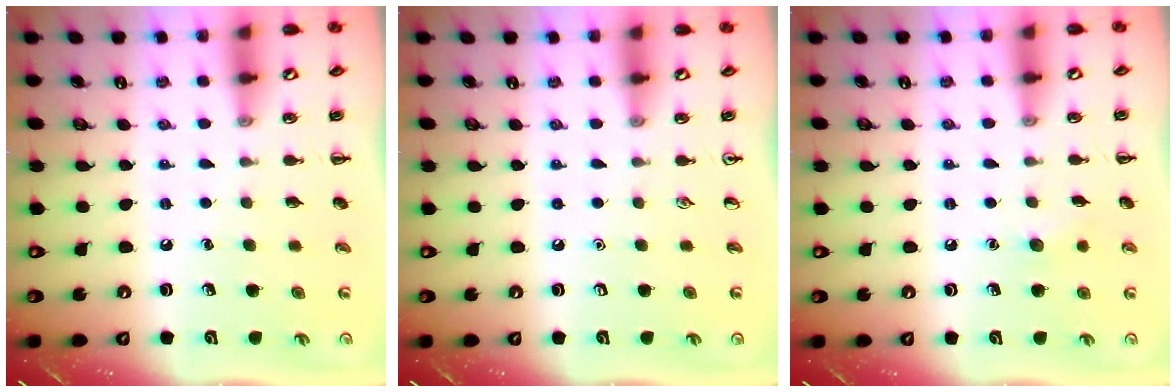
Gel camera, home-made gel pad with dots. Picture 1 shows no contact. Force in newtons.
{"total": 0.0}
{"total": 4.8, "press": 4.6, "slide": 1.4}